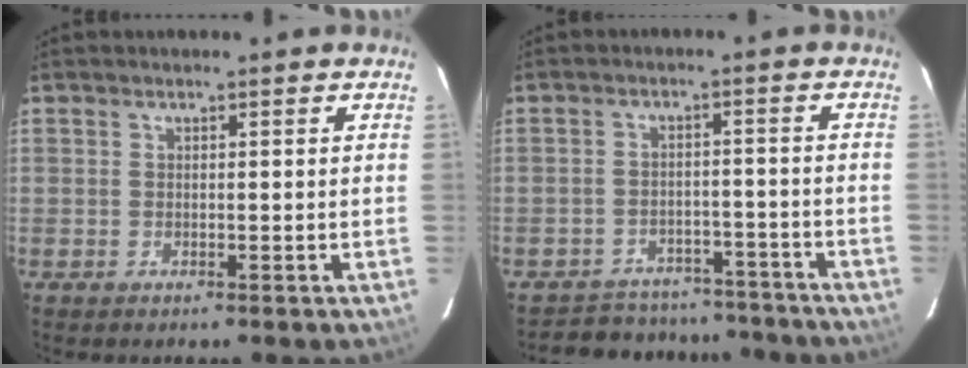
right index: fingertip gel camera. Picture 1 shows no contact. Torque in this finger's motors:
{"motor_torque": [0.93, -1.21, 0.20, 0.02]}